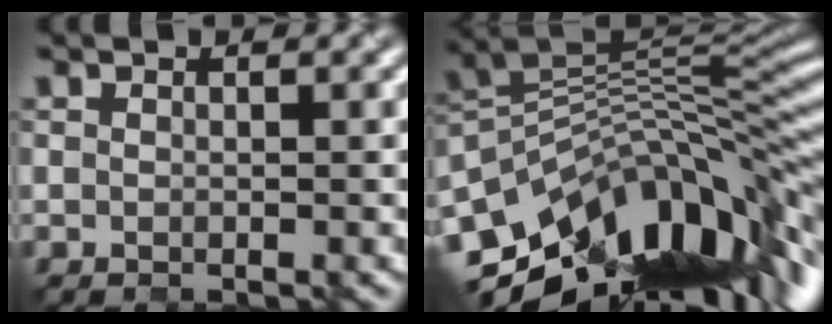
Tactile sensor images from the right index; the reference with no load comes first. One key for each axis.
{"total": 12.8, "fx": -6.5, "fy": 5.5, "fz": 9.6, "tx": -0.186, "ty": 0.003, "tz": -0.108}